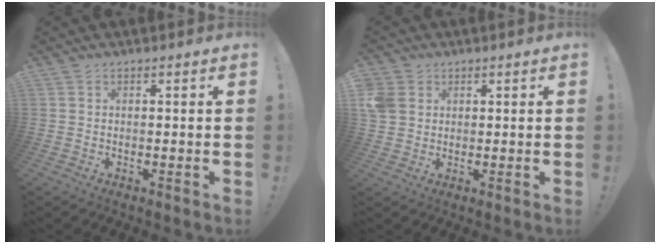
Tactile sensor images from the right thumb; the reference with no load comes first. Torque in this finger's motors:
{"motor_torque": [0.29, 0.56, 1.01, 1.01, 0.44]}